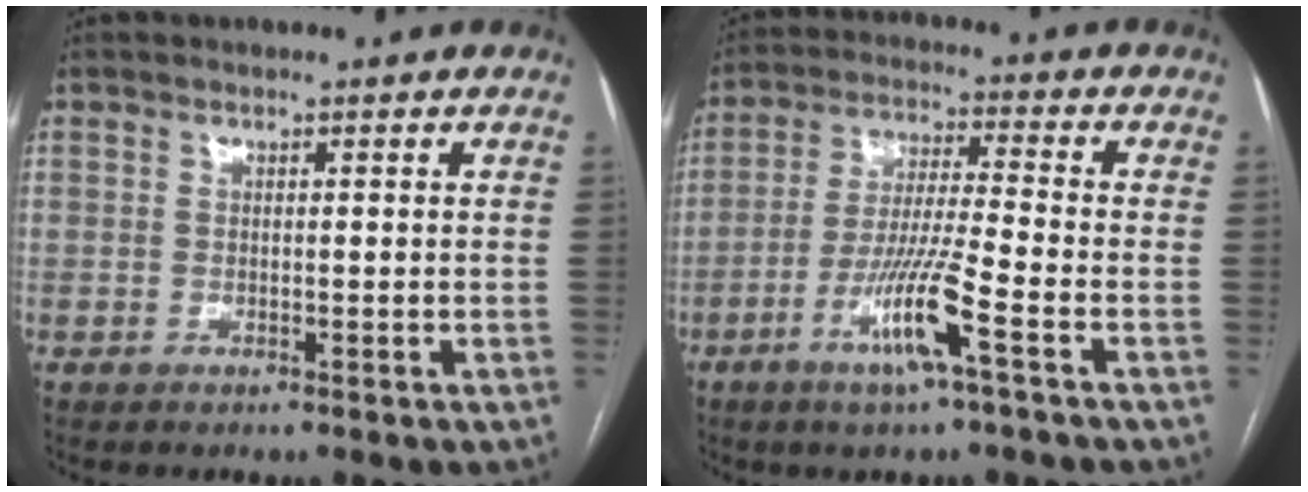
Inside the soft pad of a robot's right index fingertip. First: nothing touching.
{"total": 10.0, "force": [-4.7, -0.4, 8.8], "torque": [-0.170, -0.011, -0.092]}